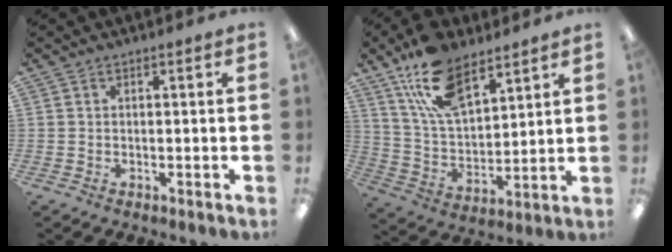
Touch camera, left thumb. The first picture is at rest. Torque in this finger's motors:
{"motor_torque": [0.46, 0.38, 1.14, -1.63, 0.22]}